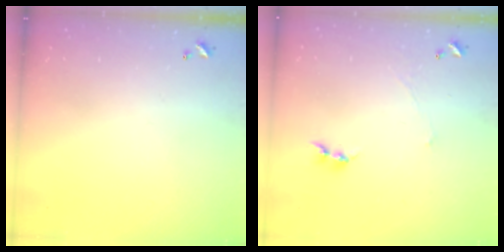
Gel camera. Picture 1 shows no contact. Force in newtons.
{"total": 1.0, "press": 0.8, "slide": 0.6}